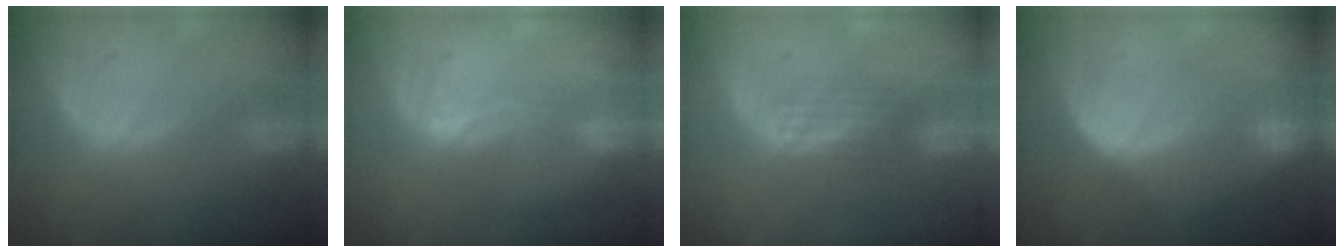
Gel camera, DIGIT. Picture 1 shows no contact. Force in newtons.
{"total": 2.6, "press": 2.0, "slide": 1.6}
{"total": 2.9, "press": 2.9, "slide": 0.2}
{"total": 6.8, "press": 6.7, "slide": 1.3}